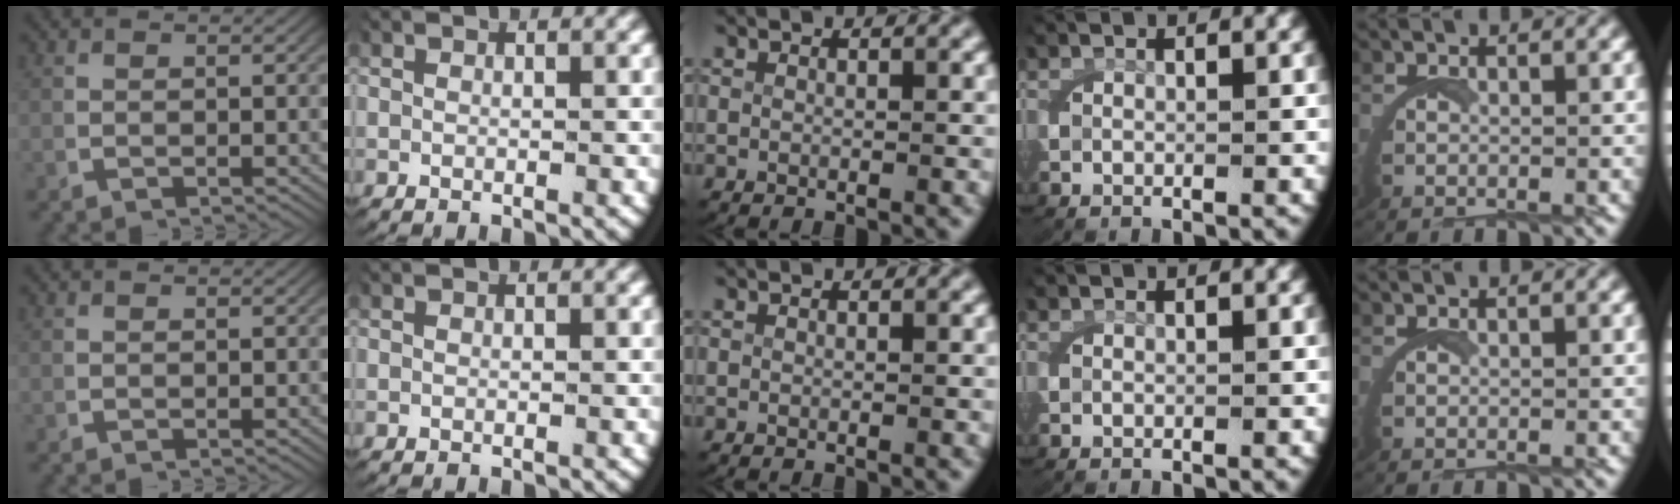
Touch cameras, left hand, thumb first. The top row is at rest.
{}